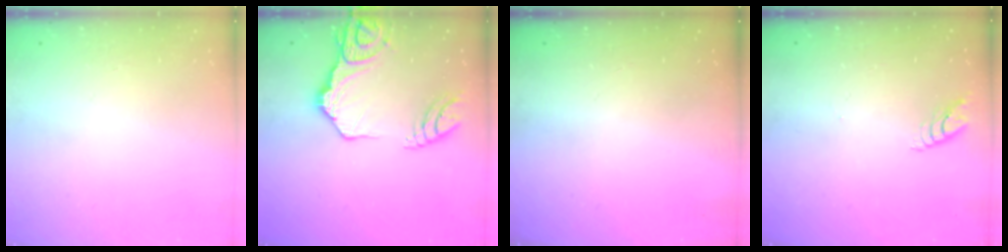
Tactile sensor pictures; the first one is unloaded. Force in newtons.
{"total": 16.9, "press": 16.9, "slide": 1.1}
{"total": 0.0}
{"total": 3.1, "press": 3.1, "slide": 0.4}